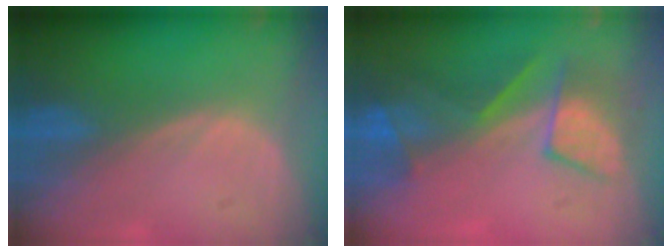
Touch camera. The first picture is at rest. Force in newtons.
{"total": 8.0, "press": 7.5, "slide": 2.7}